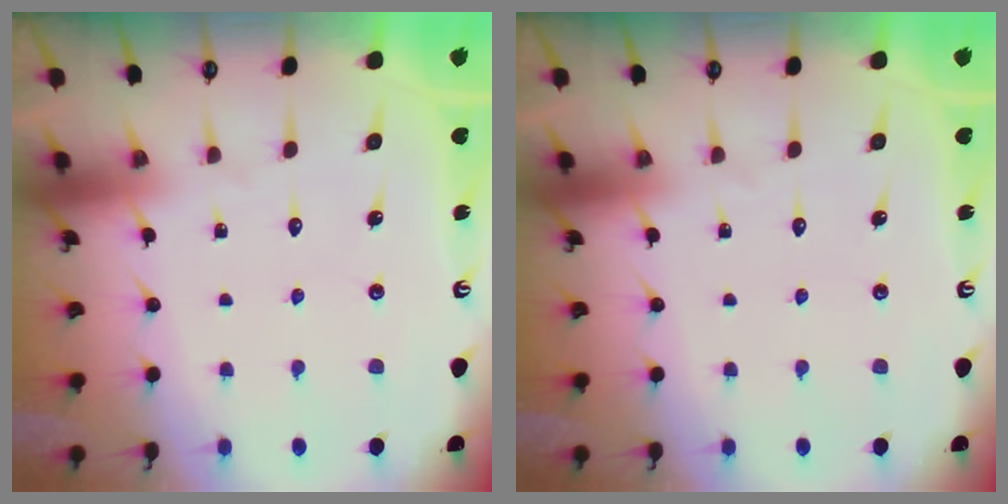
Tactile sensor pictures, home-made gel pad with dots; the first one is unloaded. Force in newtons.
{"total": 0.0}